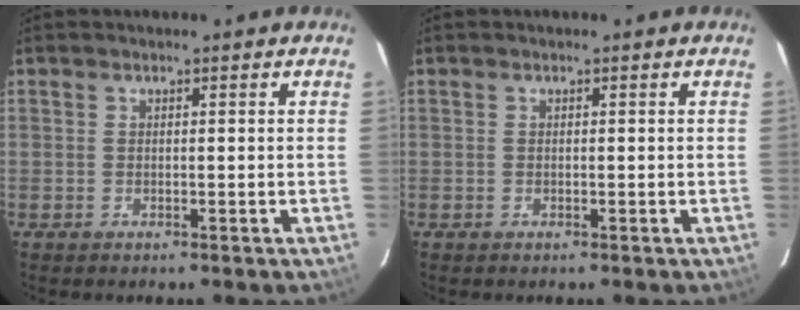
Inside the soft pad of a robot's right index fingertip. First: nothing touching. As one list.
[{"total": 0.0}]